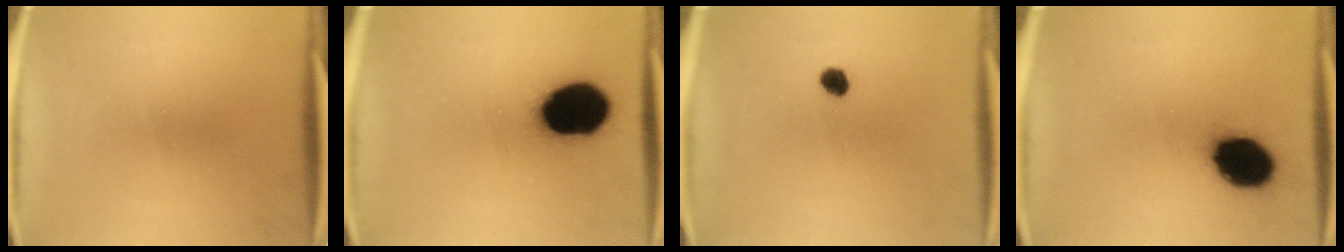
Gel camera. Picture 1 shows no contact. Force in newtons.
{"total": 20.4}
{"total": 2.5}
{"total": 14.2}